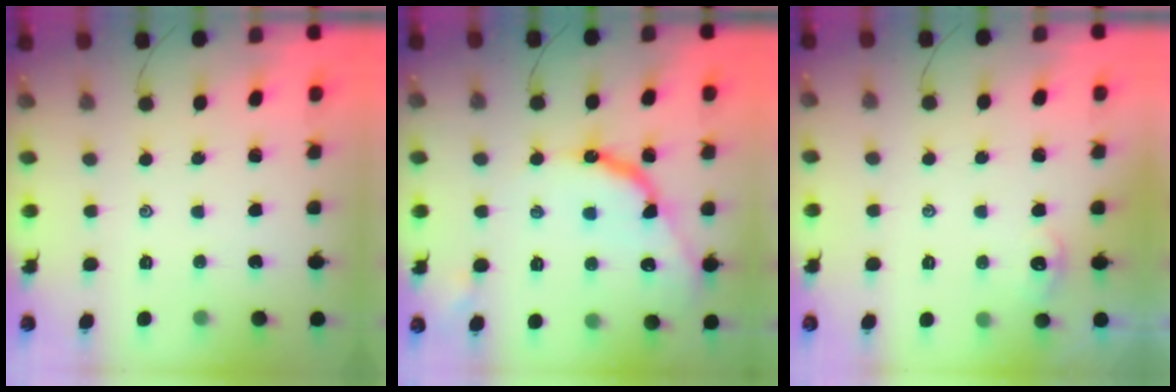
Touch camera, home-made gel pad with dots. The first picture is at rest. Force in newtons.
{"total": 12.9, "press": 12.8, "slide": 0.8}
{"total": 2.7, "press": 2.7, "slide": 0.3}